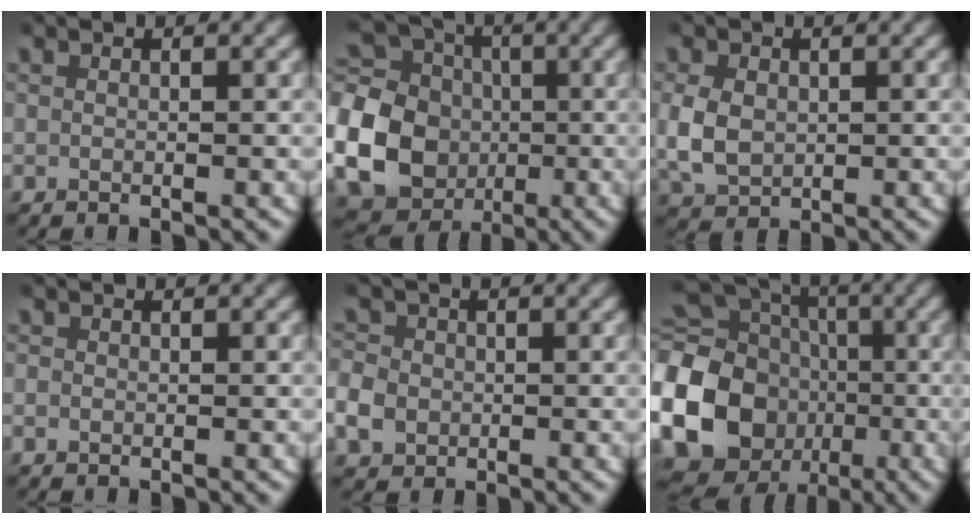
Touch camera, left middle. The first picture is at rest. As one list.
[{"total": 22.9, "force": [-3.9, 21.2, 7.6], "torque": [-0.229, -0.082, -0.064]}, {"total": 4.6, "force": [-0.3, 3.9, 2.5], "torque": [-0.072, -0.013, 0.005]}, {"total": 0.6, "force": [-0.3, 0.6, 0.0], "torque": [-0.004, -0.004, -0.006]}, {"total": 4.1, "force": [-0.8, 3.7, 1.4], "torque": [-0.046, -0.007, -0.017]}, {"total": 19.6, "force": [-3.5, 17.9, 7.4], "torque": [-0.195, -0.058, -0.066]}]